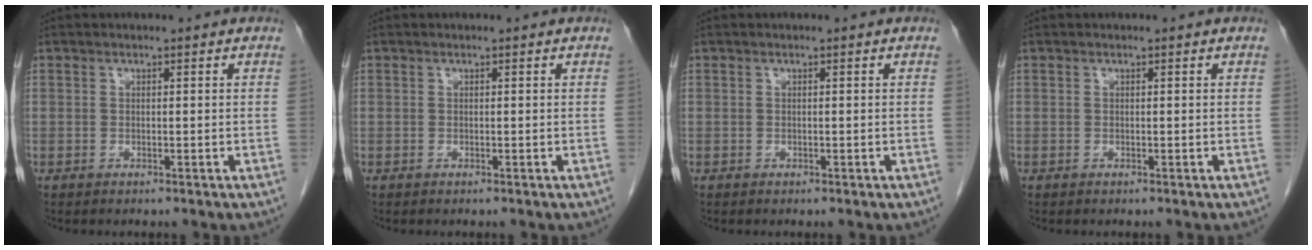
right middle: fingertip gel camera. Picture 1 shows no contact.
{"total": 0.0}
{"total": 0.0}
{"total": 0.0}